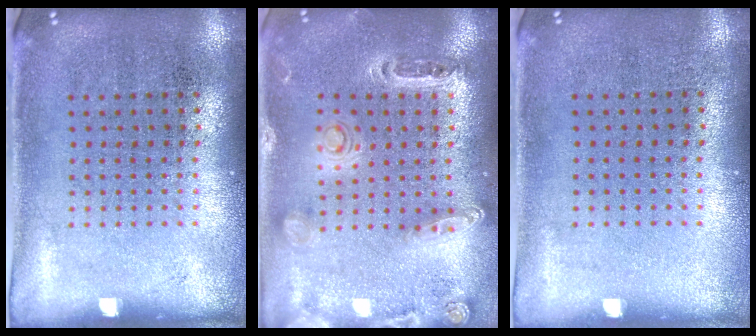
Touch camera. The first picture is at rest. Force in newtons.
{"total": 1.4, "press": 1.3, "slide": 0.3}
{"total": 0.0}